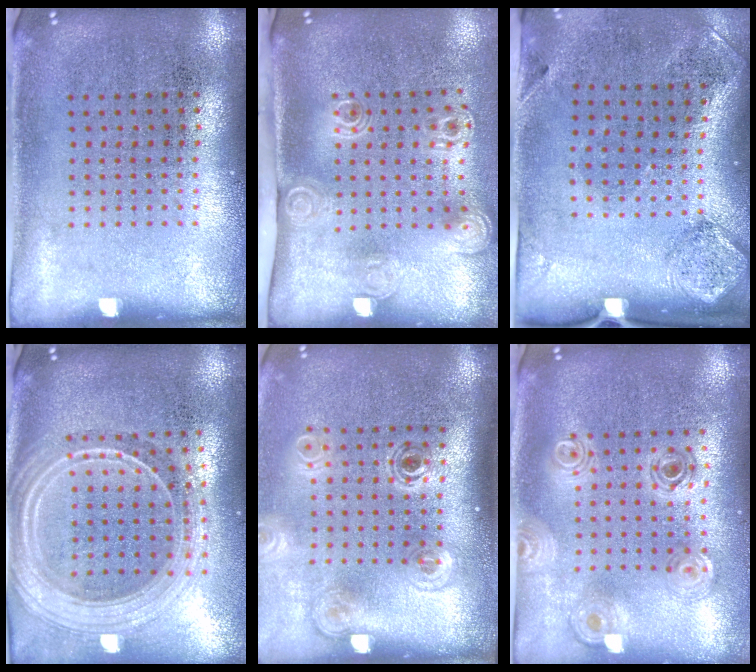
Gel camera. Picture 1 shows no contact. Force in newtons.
{"total": 2.1, "press": 1.5, "slide": 1.5}
{"total": 1.9, "press": 1.1, "slide": 1.6}
{"total": 2.5, "press": 2.2, "slide": 1.3}
{"total": 1.8, "press": 1.2, "slide": 1.4}
{"total": 1.0, "press": 0.9, "slide": 0.2}